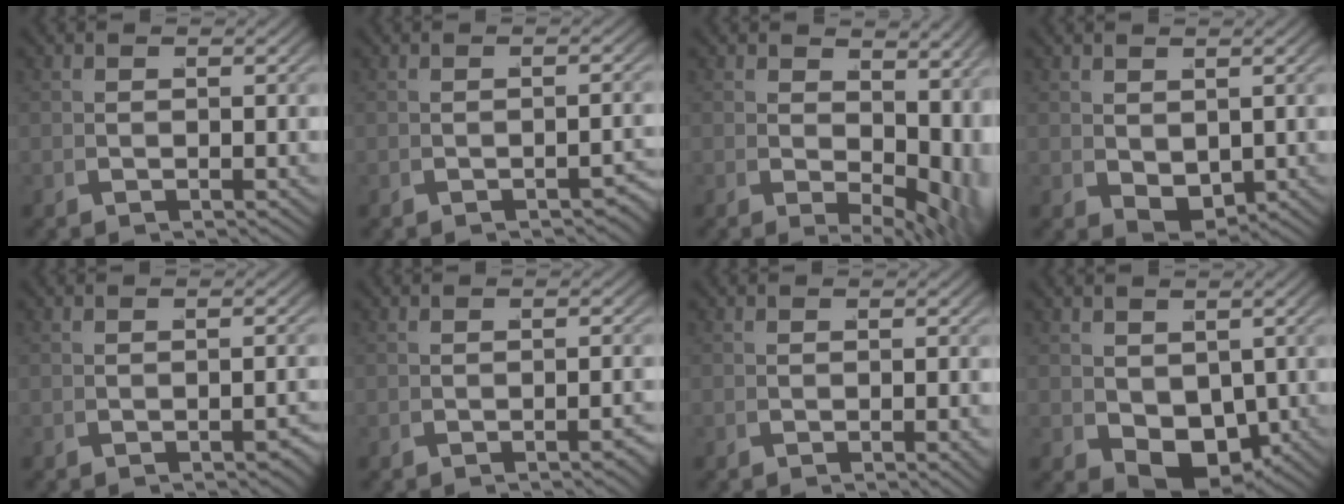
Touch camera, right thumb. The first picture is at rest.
{"total": 1.9, "force": [-1.6, 0.4, 0.8], "torque": [-0.016, -0.002, -0.021]}
{"total": 6.0, "force": [0.8, 3.5, 4.8], "torque": [-0.062, -0.031, 0.035]}
{"total": 2.8, "force": [0.4, 1.9, 2.0], "torque": [-0.039, -0.019, 0.028]}
{"total": 1.3, "force": [-0.9, 0.4, 0.8], "torque": [-0.014, -0.001, -0.011]}
{"total": 1.1, "force": [-0.7, 0.1, 0.8], "torque": [-0.014, 0.005, -0.010]}
{"total": 0.8, "force": [-0.1, 0.2, 0.7], "torque": [-0.013, 0.000, -0.001]}
{"total": 5.5, "force": [-0.6, 3.8, 4.0], "torque": [-0.078, -0.038, 0.020]}